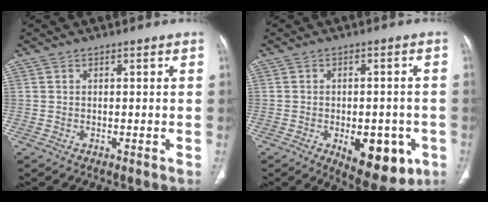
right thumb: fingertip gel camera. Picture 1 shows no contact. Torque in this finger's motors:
{"motor_torque": [1.54, 1.65, 0.63, -0.64, 0.33]}